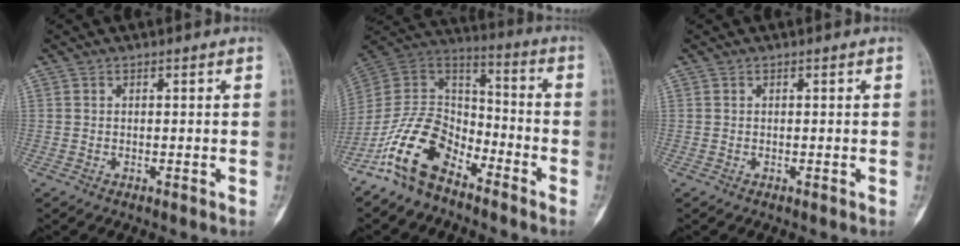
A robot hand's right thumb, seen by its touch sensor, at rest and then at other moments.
{"total": 14.5, "force": [-9.5, 7.8, 7.7], "torque": [-0.135, 0.083, -0.192]}
{"total": 0.0}